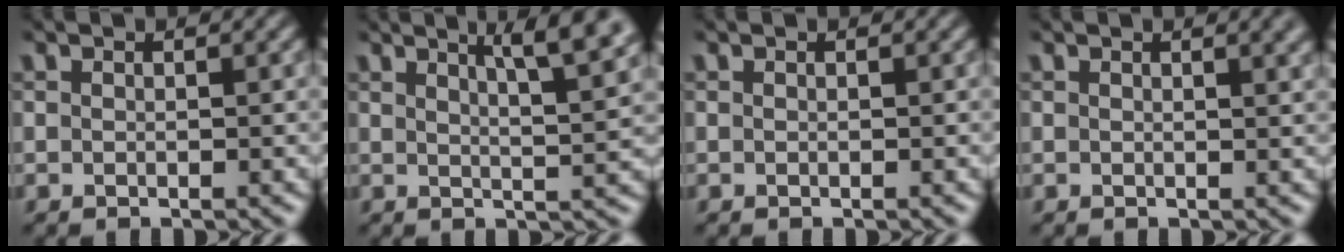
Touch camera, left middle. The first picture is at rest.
{"total": 6.4, "force": [3.6, 1.6, 5.0], "torque": [-0.044, 0.022, 0.036]}
{"total": 0.0}
{"total": 2.3, "force": [1.3, 0.8, 1.7], "torque": [-0.010, 0.004, 0.011]}